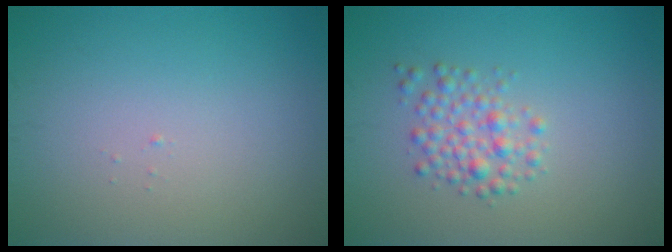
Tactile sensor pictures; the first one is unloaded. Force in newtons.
{"total": 2.5, "press": 2.5, "slide": 0.1}